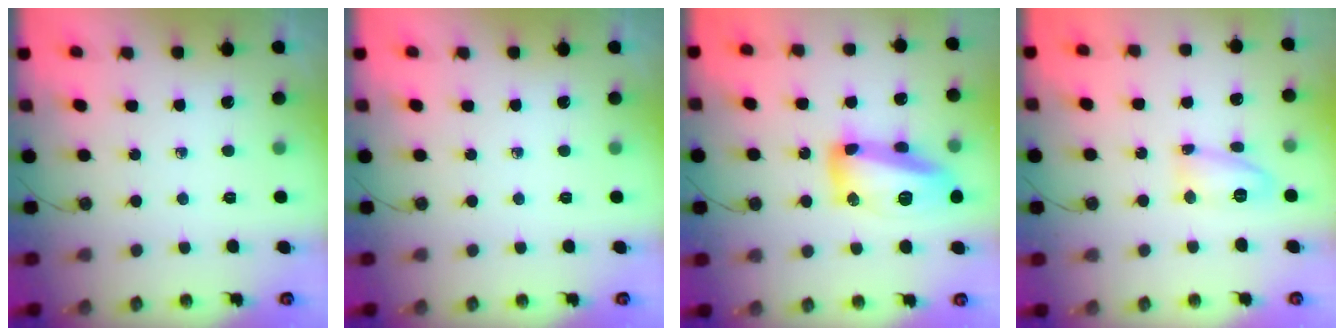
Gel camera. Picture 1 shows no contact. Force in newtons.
{"total": 0.0}
{"total": 16.4, "press": 16.3, "slide": 1.1}
{"total": 23.2, "press": 11.3, "slide": 20.3}